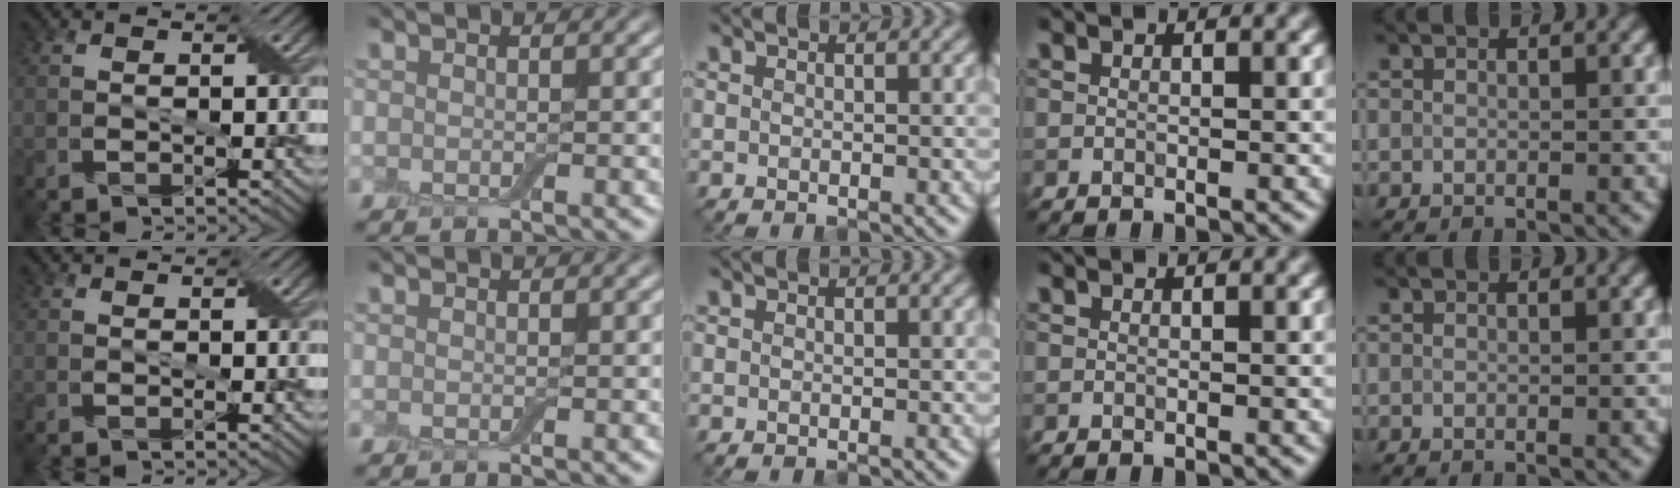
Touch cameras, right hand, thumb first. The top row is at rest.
{}